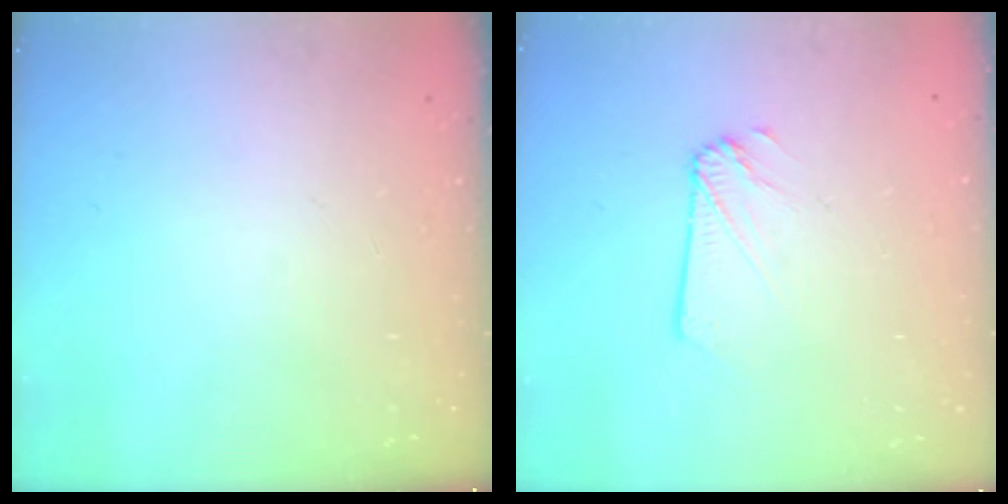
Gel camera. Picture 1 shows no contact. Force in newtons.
{"total": 2.3, "press": 2.3, "slide": 0.2}